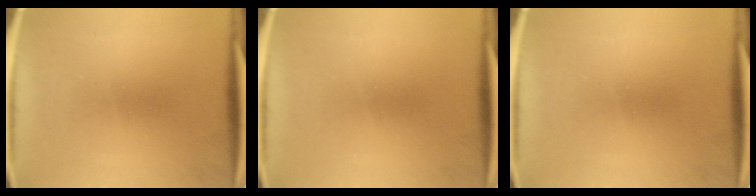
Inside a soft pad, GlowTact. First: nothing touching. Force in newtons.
{"total": 0.0}
{"total": 0.0}